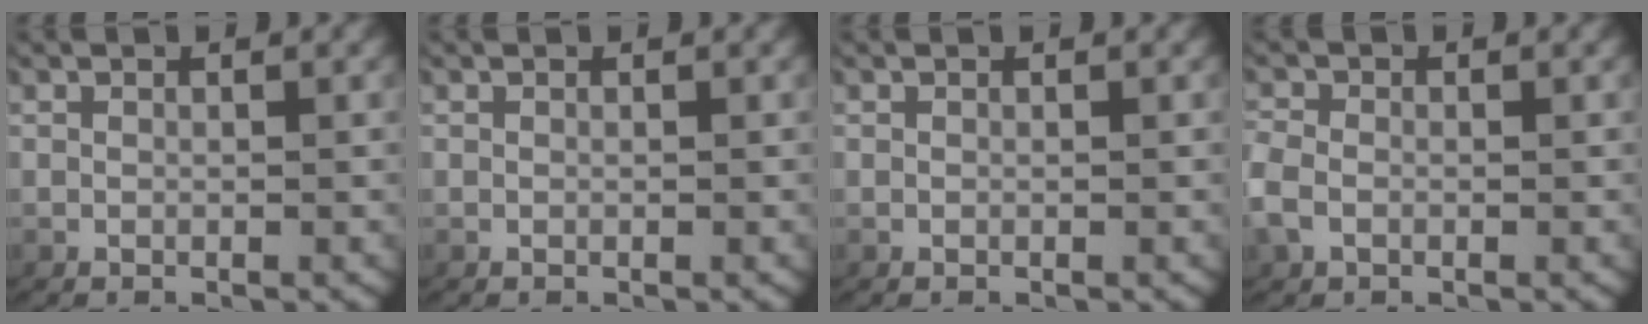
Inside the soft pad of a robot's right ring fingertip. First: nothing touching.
{"total": 0.0}
{"total": 0.0}
{"total": 2.4, "force": [-0.6, 2.0, 1.1], "torque": [-0.040, -0.005, -0.010]}